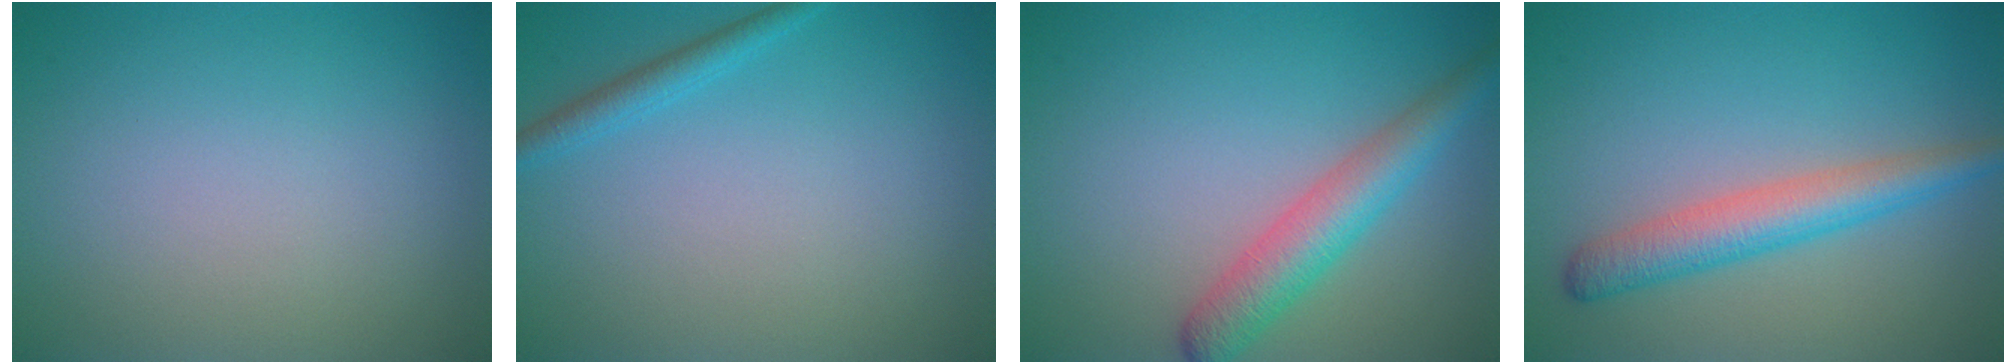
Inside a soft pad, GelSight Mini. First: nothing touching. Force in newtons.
{"total": 1.6, "press": 1.6, "slide": 0.1}
{"total": 4.4, "press": 4.4, "slide": 0.1}
{"total": 4.1, "press": 4.1, "slide": 0.1}